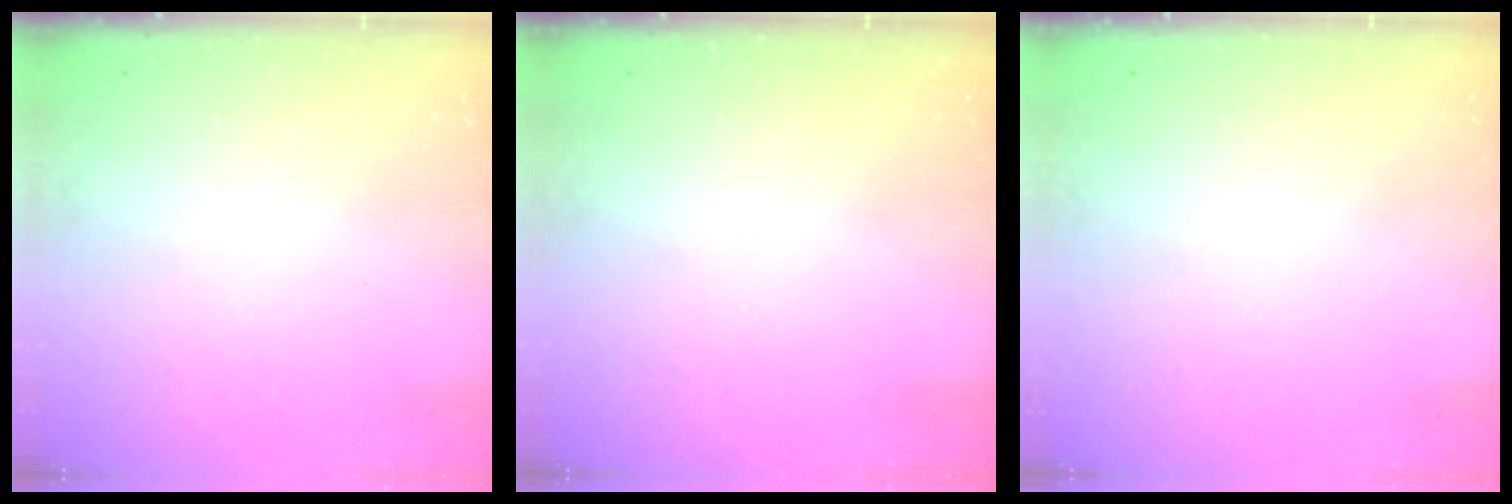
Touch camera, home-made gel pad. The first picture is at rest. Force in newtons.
{"total": 0.0}
{"total": 0.0}